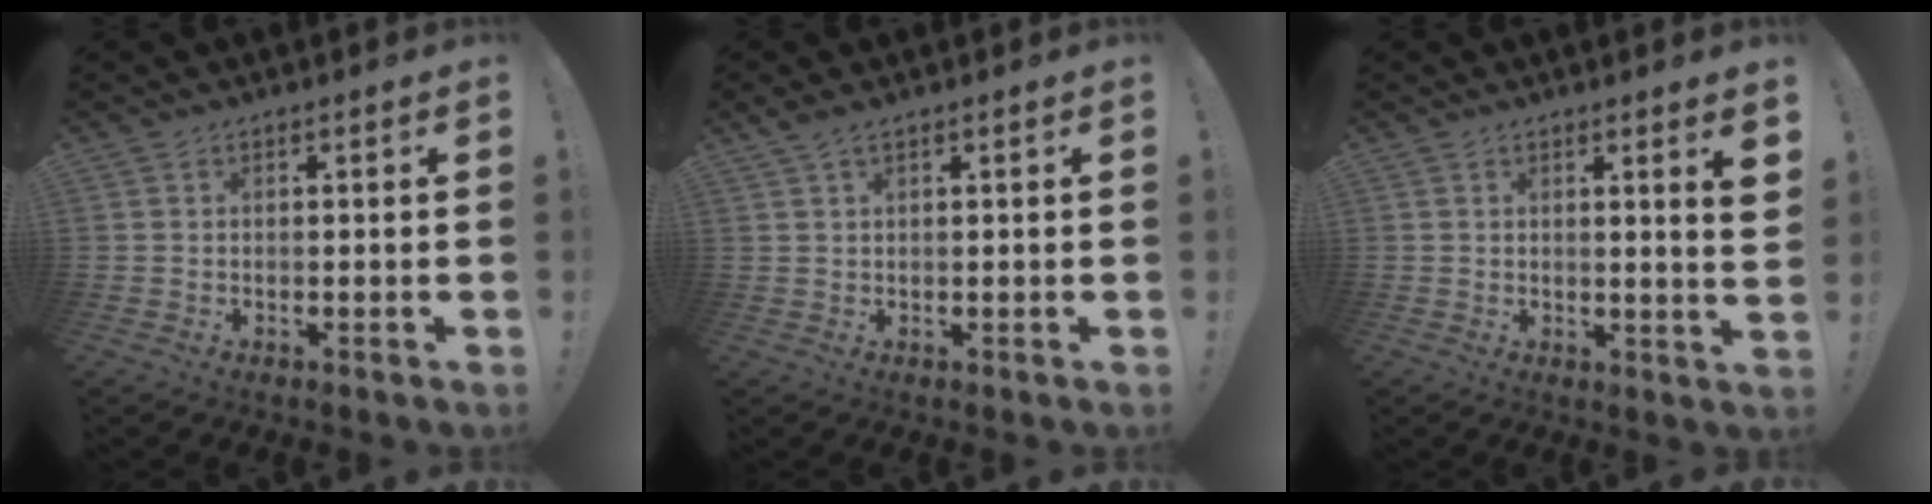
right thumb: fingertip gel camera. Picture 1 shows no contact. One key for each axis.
{"total": 2.0, "fx": 1.4, "fy": 0.4, "fz": 1.4, "tx": -0.037, "ty": 0.002, "tz": 0.027}
{"total": 5.0, "fx": 2.0, "fy": -0.4, "fz": 4.5, "tx": -0.060, "ty": -0.021, "tz": 0.028}